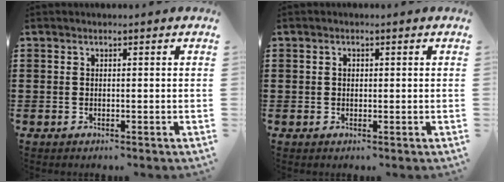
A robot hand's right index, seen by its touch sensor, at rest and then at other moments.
{"total": 0.8, "force": [0.3, 0.6, 0.4], "torque": [-0.010, 0.004, 0.005]}